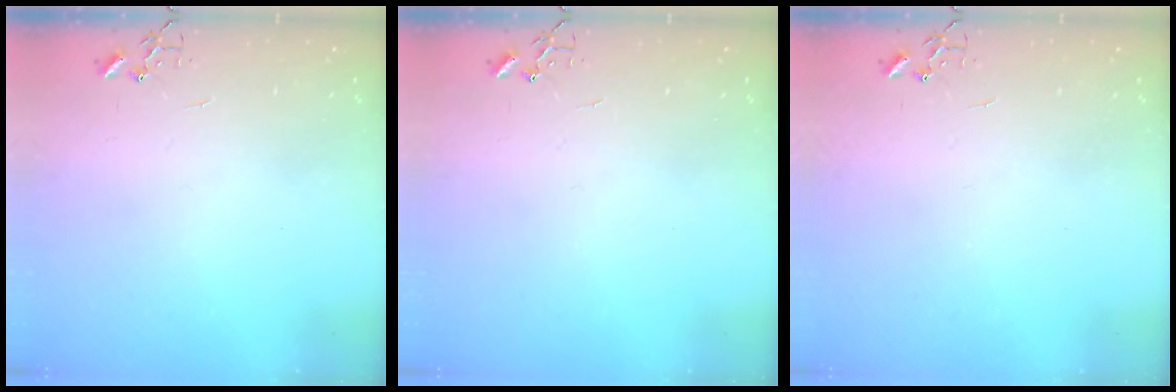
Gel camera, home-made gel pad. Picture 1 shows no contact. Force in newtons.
{"total": 0.0}
{"total": 0.0}